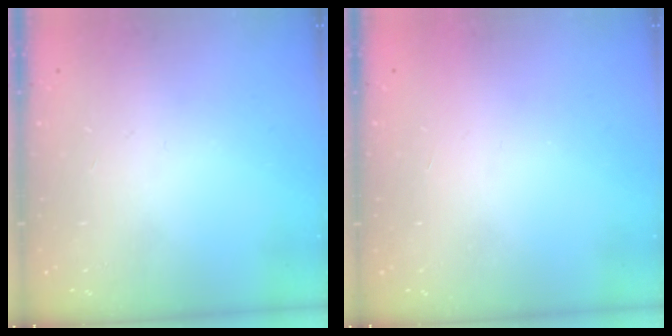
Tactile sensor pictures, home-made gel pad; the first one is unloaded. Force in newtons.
{"total": 1.6, "press": 1.6, "slide": 0.1}